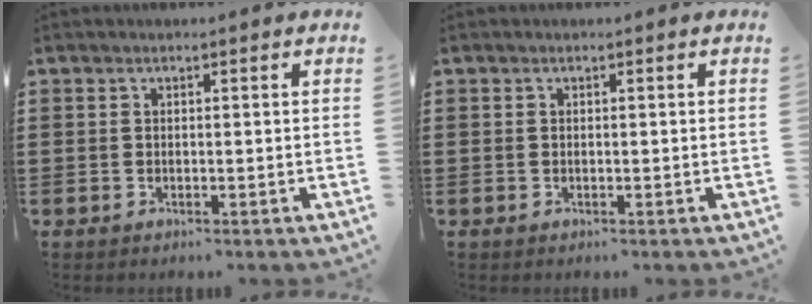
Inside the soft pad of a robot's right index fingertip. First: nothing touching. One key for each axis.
{"total": 0.0}